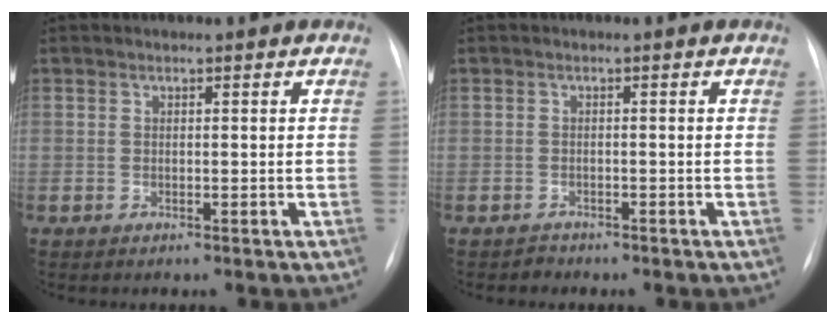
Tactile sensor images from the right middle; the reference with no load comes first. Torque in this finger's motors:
{"motor_torque": [0.09, -0.33, -0.01, 0.01]}